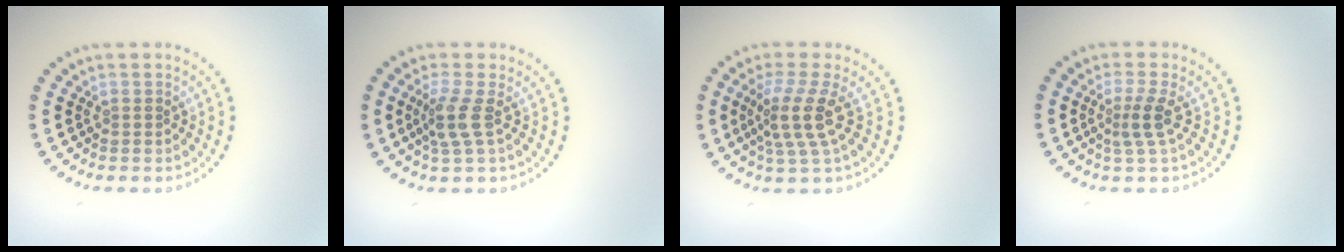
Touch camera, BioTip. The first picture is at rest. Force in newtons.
{"total": 2.5, "press": 1.9, "slide": 1.7}
{"total": 3.7, "press": 2.8, "slide": 2.3}
{"total": 2.3, "press": 1.7, "slide": 1.6}